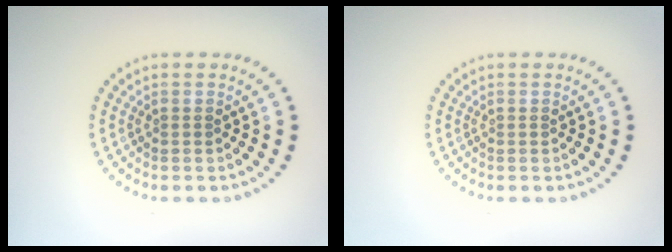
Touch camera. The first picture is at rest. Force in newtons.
{"total": 0.0}